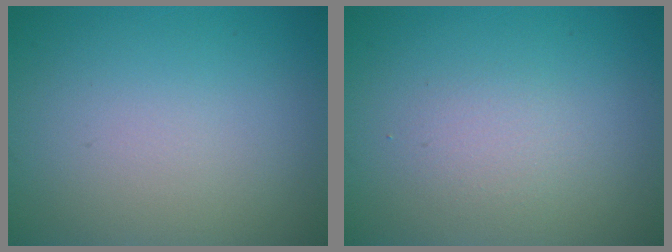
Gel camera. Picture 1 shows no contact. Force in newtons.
{"total": 1.4, "press": 1.4, "slide": 0.1}